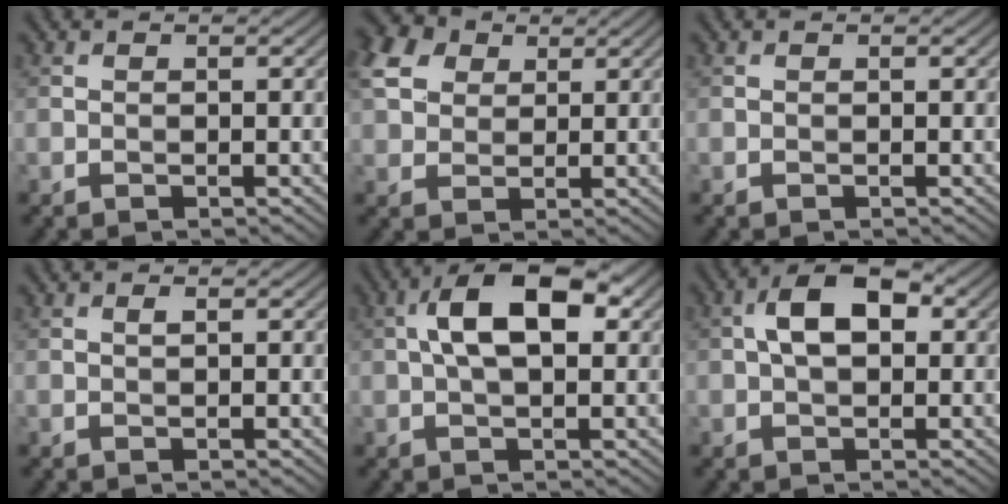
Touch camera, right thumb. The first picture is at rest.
{"total": 7.6, "force": [3.2, 5.4, 4.3], "torque": [-0.132, 0.025, 0.060]}
{"total": 0.0}
{"total": 0.6, "force": [0.3, 0.1, 0.5], "torque": [-0.011, 0.002, 0.006]}
{"total": 8.5, "force": [1.7, 4.0, 7.4], "torque": [-0.131, 0.021, 0.019]}
{"total": 6.0, "force": [1.0, 3.4, 4.9], "torque": [-0.089, 0.010, 0.011]}